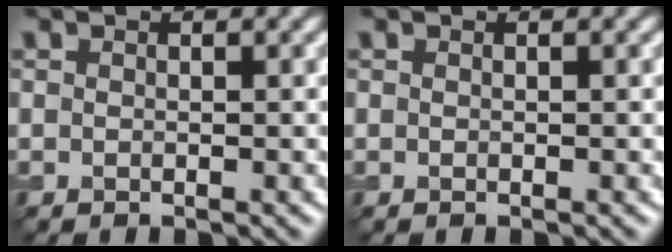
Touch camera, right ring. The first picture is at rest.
{"total": 0.0}